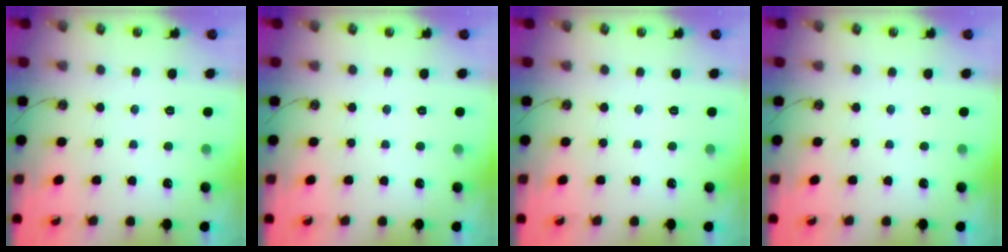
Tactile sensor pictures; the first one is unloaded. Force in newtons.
{"total": 0.0}
{"total": 0.0}
{"total": 0.0}